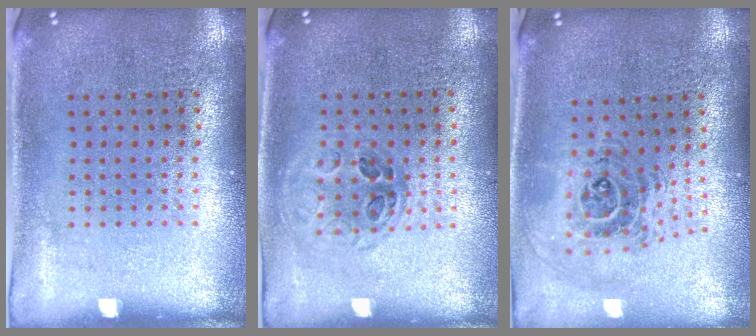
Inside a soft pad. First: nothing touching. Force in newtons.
{"total": 1.0, "press": 0.9, "slide": 0.3}
{"total": 1.2, "press": 1.1, "slide": 0.5}